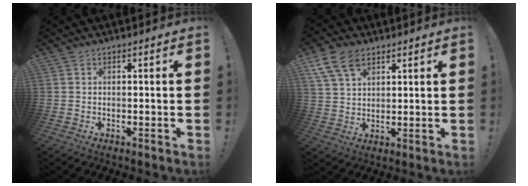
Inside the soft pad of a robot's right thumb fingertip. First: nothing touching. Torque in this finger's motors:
{"motor_torque": [0.01, 0.16, 0.26, 0.05, 0.02]}